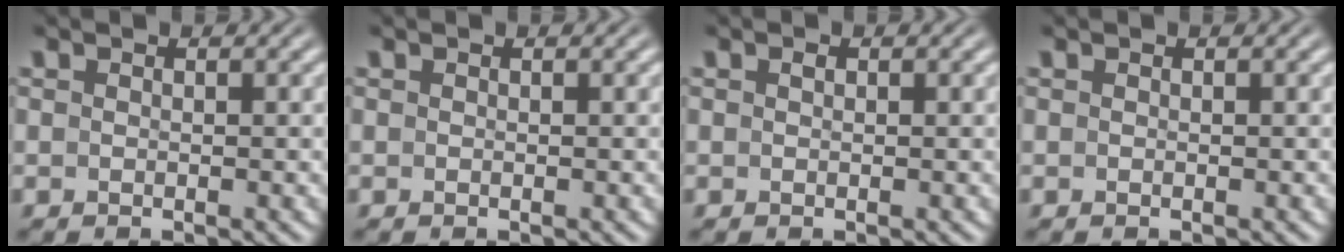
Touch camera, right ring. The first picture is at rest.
{"total": 0.0}
{"total": 0.0}
{"total": 0.0}